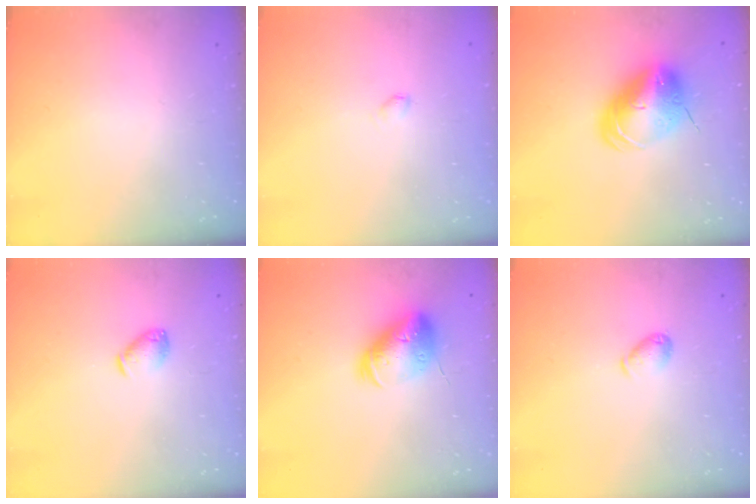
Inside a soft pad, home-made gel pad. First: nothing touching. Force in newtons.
{"total": 2.7, "press": 2.7, "slide": 0.4}
{"total": 13.3, "press": 13.1, "slide": 2.6}
{"total": 6.8, "press": 6.8, "slide": 1.1}
{"total": 17.6, "press": 17.3, "slide": 2.9}
{"total": 5.6, "press": 5.5, "slide": 1.2}